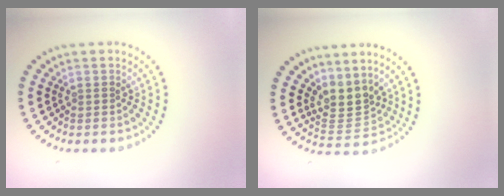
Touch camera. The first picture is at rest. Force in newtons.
{"total": 3.2, "press": 2.4, "slide": 2.2}